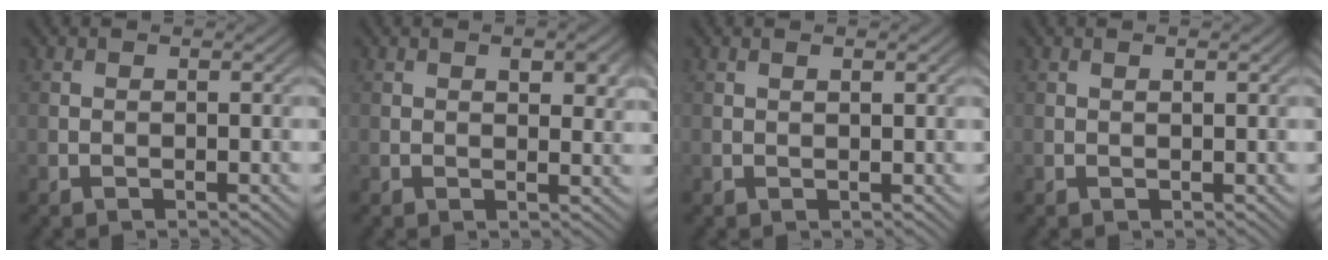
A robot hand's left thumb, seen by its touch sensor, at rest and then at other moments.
{"total": 3.4, "force": [1.4, 1.6, 2.7], "torque": [-0.036, -0.002, 0.023]}
{"total": 1.0, "force": [0.6, 0.2, 0.7], "torque": [-0.012, 0.000, 0.012]}
{"total": 0.6, "force": [0.4, 0.1, 0.5], "torque": [-0.008, 0.002, 0.007]}